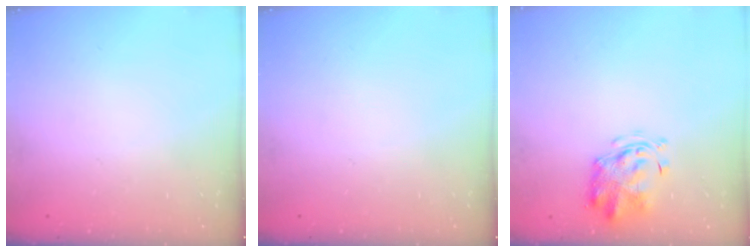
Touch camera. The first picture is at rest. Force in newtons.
{"total": 0.0}
{"total": 3.6, "press": 3.6, "slide": 0.5}